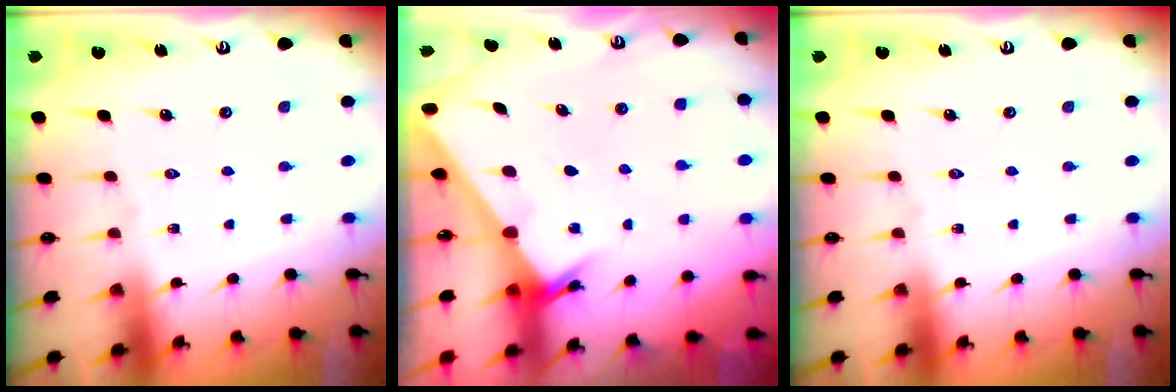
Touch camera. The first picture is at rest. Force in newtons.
{"total": 2.3, "press": 2.3, "slide": 0.3}
{"total": 0.0}